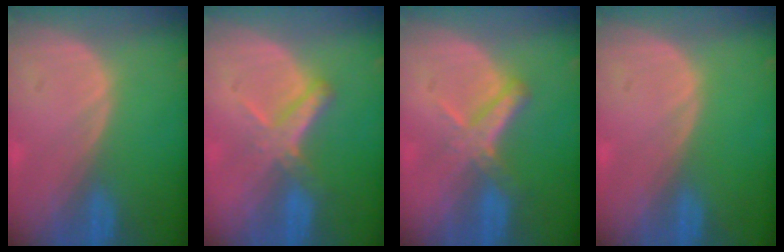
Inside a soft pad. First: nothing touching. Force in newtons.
{"total": 5.5, "press": 5.0, "slide": 2.4}
{"total": 5.5, "press": 4.9, "slide": 2.6}
{"total": 0.0}